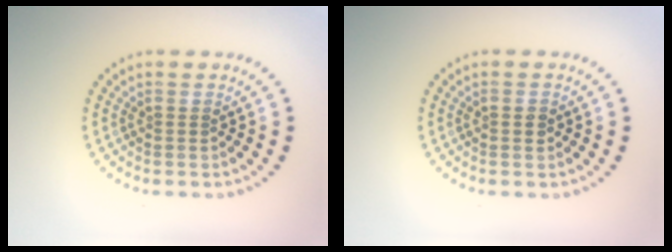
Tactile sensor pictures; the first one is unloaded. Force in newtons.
{"total": 1.2, "press": 1.2, "slide": 0.1}